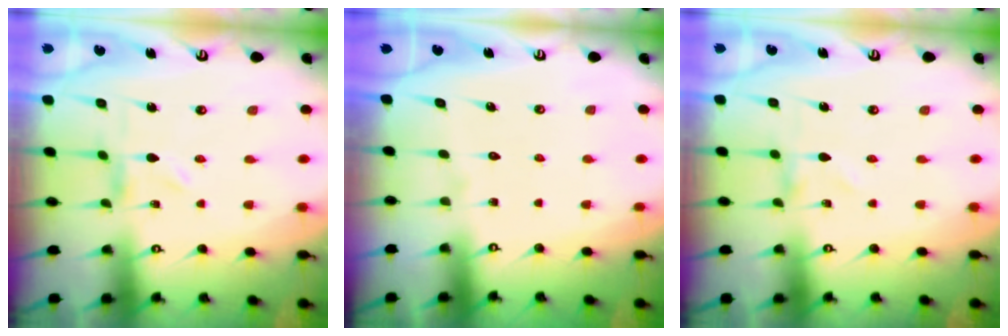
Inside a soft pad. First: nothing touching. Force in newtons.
{"total": 1.7, "press": 1.7, "slide": 0.1}
{"total": 0.0}